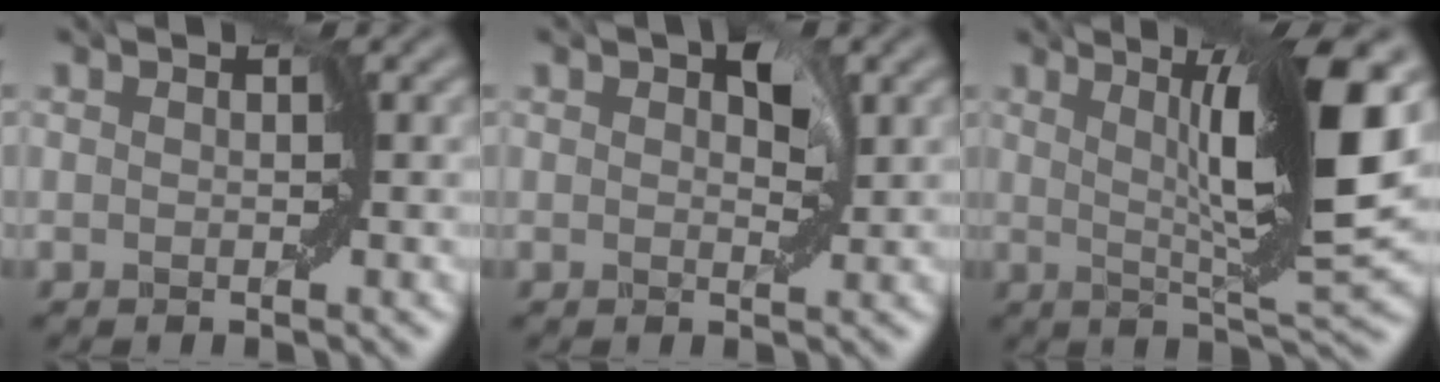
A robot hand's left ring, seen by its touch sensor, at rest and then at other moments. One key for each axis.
{"total": 2.3, "fx": 1.1, "fy": 1.2, "fz": 1.6, "tx": -0.018, "ty": 0.002, "tz": 0.012}
{"total": 8.9, "fx": 2.2, "fy": 0.7, "fz": 8.6, "tx": -0.119, "ty": -0.006, "tz": 0.043}